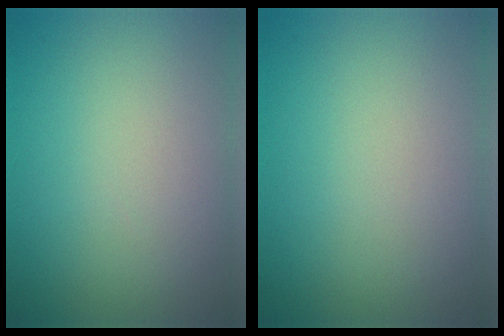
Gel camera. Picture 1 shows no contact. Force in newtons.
{"total": 0.0}